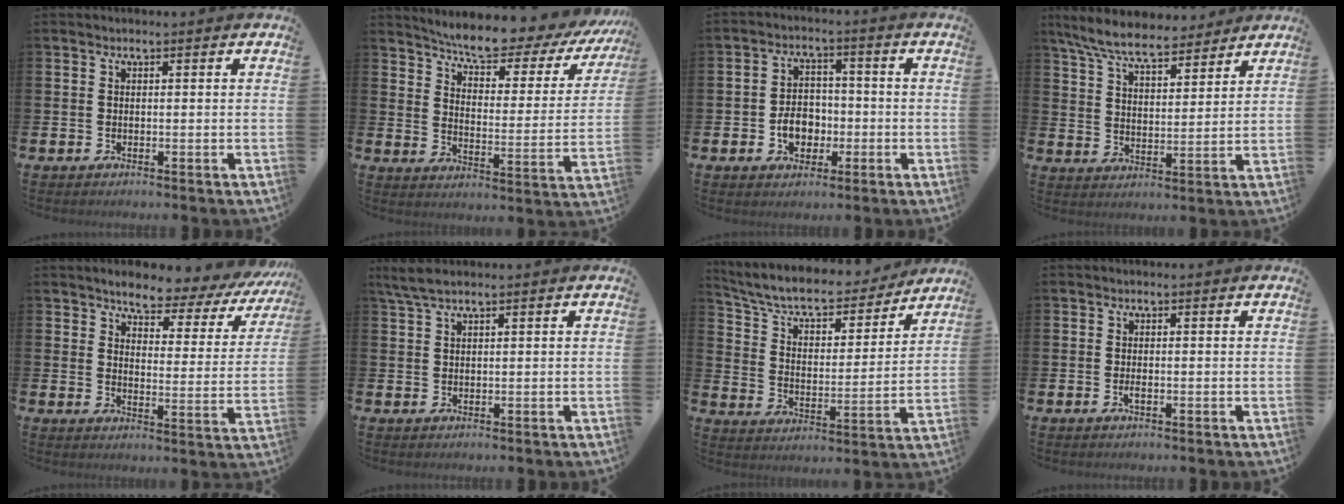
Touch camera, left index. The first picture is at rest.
{"total": 7.5, "force": [6.7, 1.0, 3.1], "torque": [-0.086, -0.050, 0.108]}
{"total": 4.7, "force": [-1.5, 3.7, 2.5], "torque": [-0.036, 0.001, -0.033]}
{"total": 8.0, "force": [7.3, 1.6, 2.9], "torque": [-0.086, -0.032, 0.131]}
{"total": 4.9, "force": [4.5, 1.2, 1.7], "torque": [-0.044, -0.041, 0.065]}
{"total": 2.9, "force": [2.1, 0.6, 1.9], "torque": [-0.043, 0.003, 0.040]}
{"total": 7.9, "force": [7.1, 2.4, 2.7], "torque": [-0.079, -0.053, 0.117]}
{"total": 0.9, "force": [-0.3, 0.3, 0.8], "torque": [-0.023, 0.003, -0.004]}